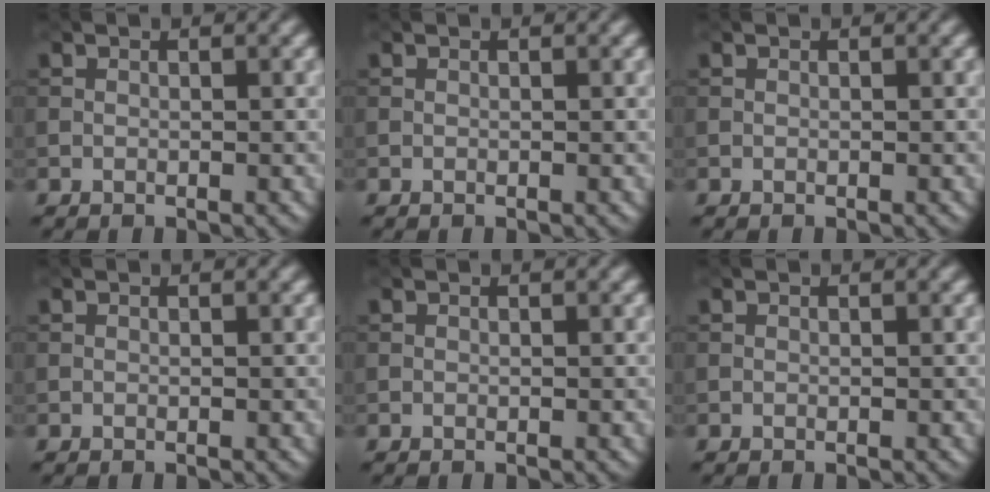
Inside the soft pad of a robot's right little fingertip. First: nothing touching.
{"total": 0.0}
{"total": 0.0}
{"total": 0.0}
{"total": 0.0}
{"total": 0.0}